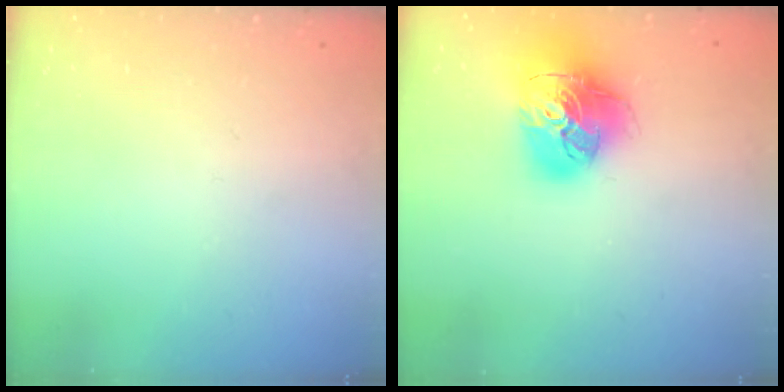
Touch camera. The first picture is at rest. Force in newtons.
{"total": 20.5, "press": 20.4, "slide": 2.4}